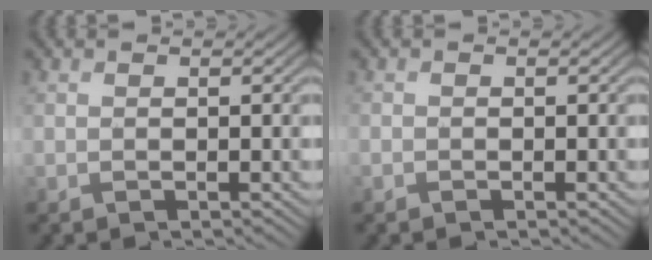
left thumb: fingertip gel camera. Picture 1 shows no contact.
{"total": 0.7, "force": [-0.5, 0.5, 0.1], "torque": [-0.004, -0.003, -0.010]}